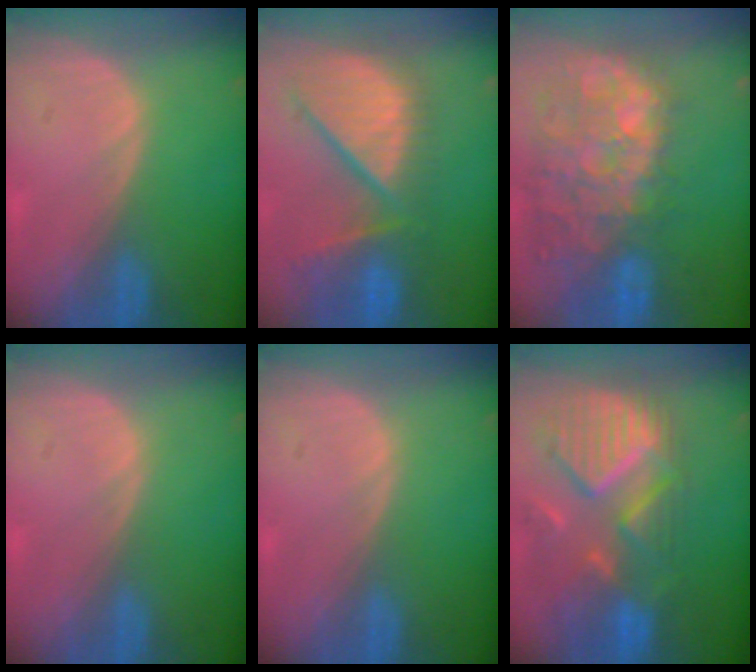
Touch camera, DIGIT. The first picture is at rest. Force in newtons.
{"total": 11.9, "press": 10.3, "slide": 5.9}
{"total": 13.4, "press": 11.6, "slide": 6.7}
{"total": 0.0}
{"total": 0.0}
{"total": 12.2, "press": 10.5, "slide": 6.2}